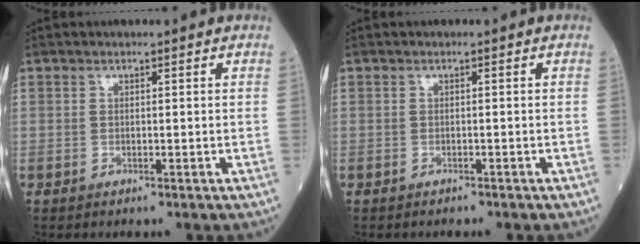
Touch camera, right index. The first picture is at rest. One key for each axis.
{"total": 1.0, "fx": -0.9, "fy": 0.3, "fz": 0.1, "tx": -0.009, "ty": -0.001, "tz": -0.013}